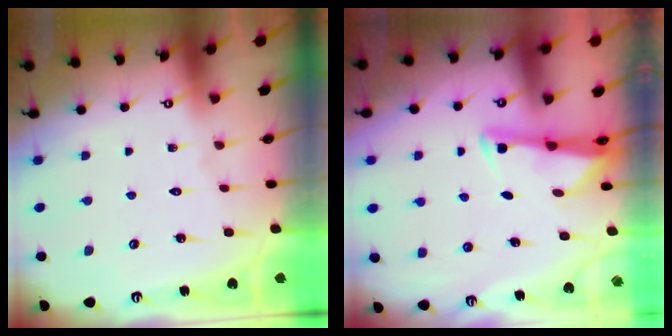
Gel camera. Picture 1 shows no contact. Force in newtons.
{"total": 2.9, "press": 2.9, "slide": 0.1}